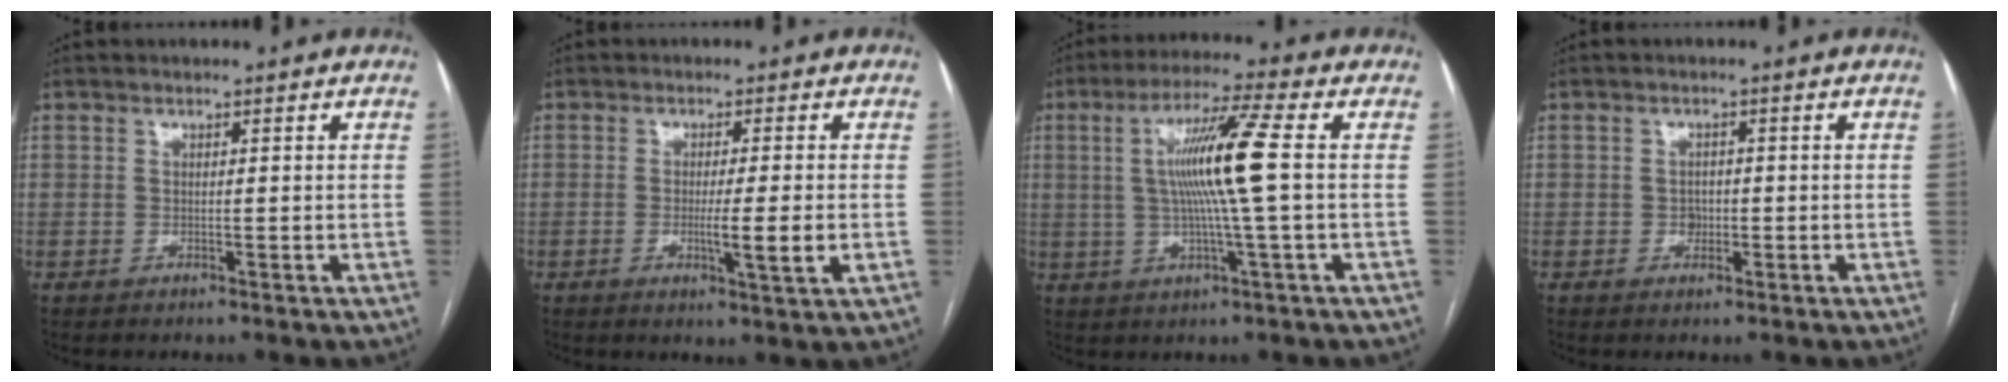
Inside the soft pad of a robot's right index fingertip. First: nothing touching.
{"total": 5.4, "force": [-1.1, -0.3, 5.3], "torque": [-0.087, -0.013, -0.017]}
{"total": 10.8, "force": [0.9, -1.1, 10.7], "torque": [-0.200, 0.005, 0.015]}
{"total": 1.7, "force": [-0.4, 1.4, 0.9], "torque": [-0.012, 0.005, -0.003]}